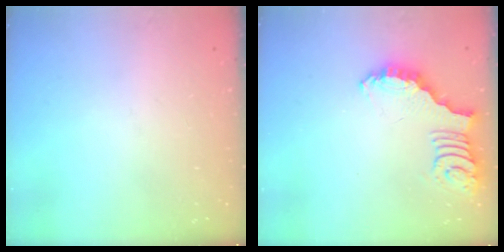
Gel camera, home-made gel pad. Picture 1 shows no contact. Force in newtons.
{"total": 2.6, "press": 2.6, "slide": 0.5}